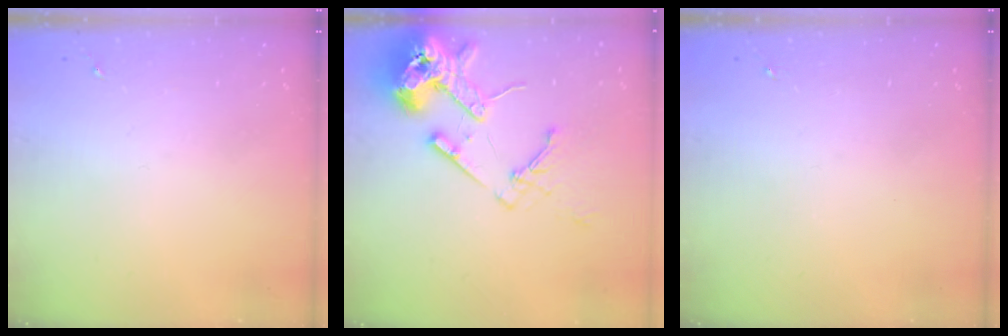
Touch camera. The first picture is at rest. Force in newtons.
{"total": 16.3, "press": 16.1, "slide": 2.5}
{"total": 0.0}